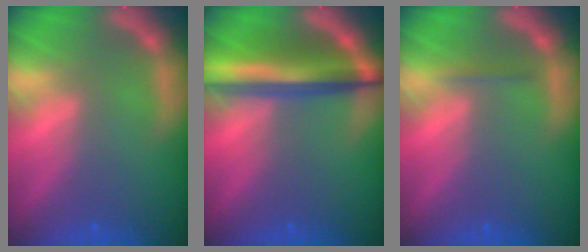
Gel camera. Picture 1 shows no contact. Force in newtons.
{"total": 8.1}
{"total": 0.9}